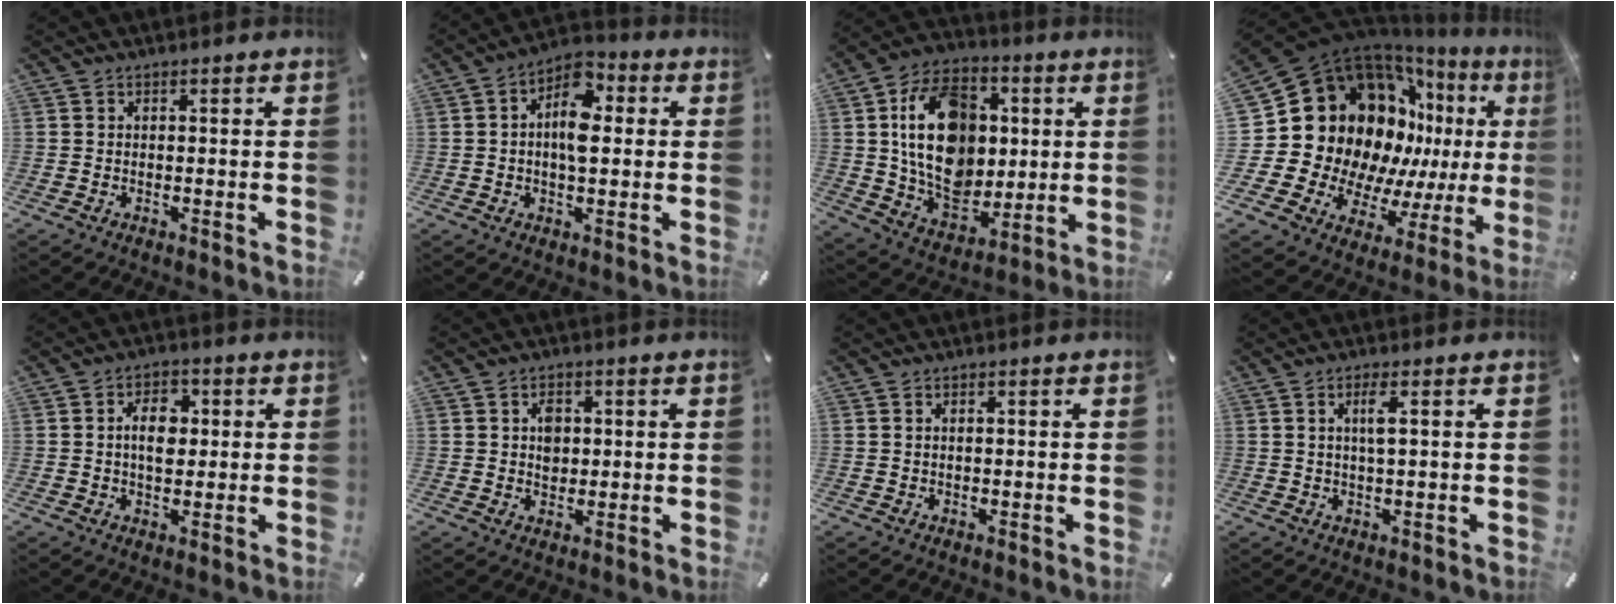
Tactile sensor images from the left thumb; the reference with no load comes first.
{"total": 9.3, "force": [1.0, 5.4, 7.5], "torque": [-0.119, 0.001, 0.017]}
{"total": 20.5, "force": [2.2, 15.8, 12.9], "torque": [-0.238, -0.005, 0.046]}
{"total": 25.5, "force": [6.0, 20.0, 14.7], "torque": [-0.250, -0.099, 0.164]}
{"total": 6.9, "force": [0.7, 4.5, 5.3], "torque": [-0.080, -0.004, 0.004]}
{"total": 4.0, "force": [0.6, 3.3, 2.1], "torque": [-0.021, -0.002, 0.005]}
{"total": 0.7, "force": [0.1, 0.4, 0.6], "torque": [-0.012, 0.002, 0.002]}
{"total": 3.6, "force": [0.9, 0.6, 3.4], "torque": [-0.062, -0.001, 0.011]}